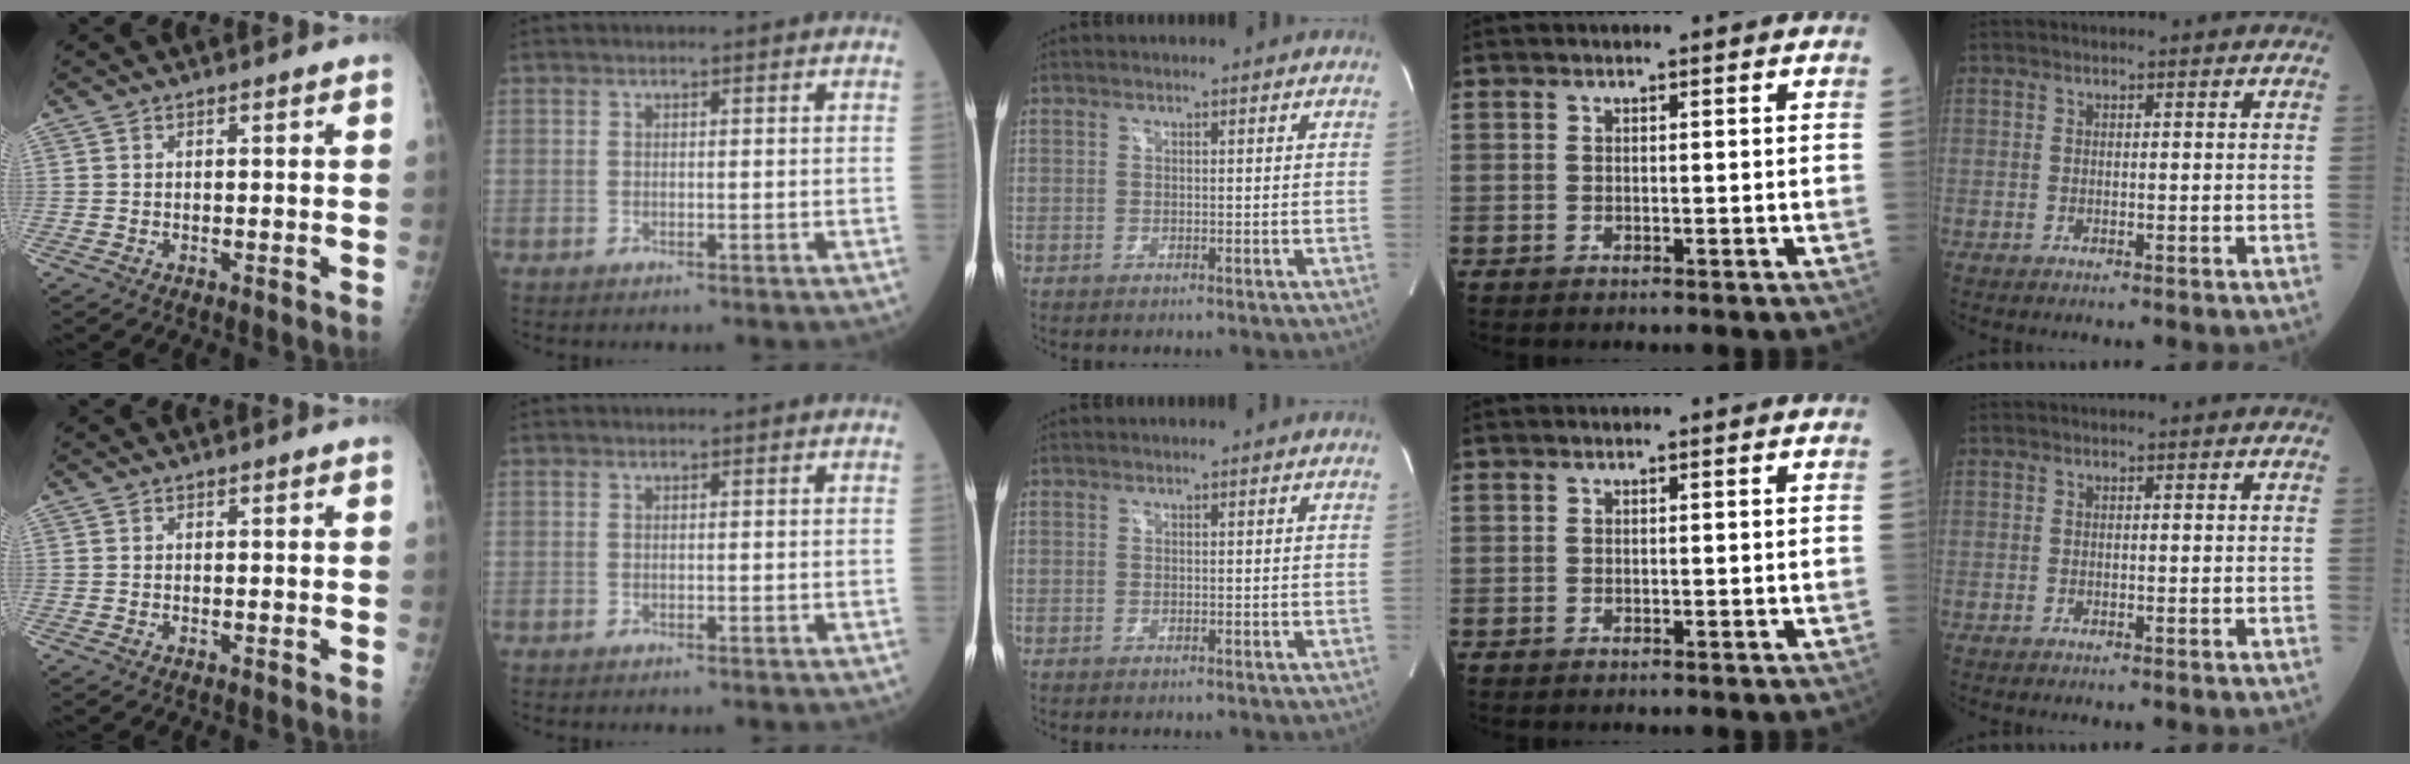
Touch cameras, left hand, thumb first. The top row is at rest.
{}